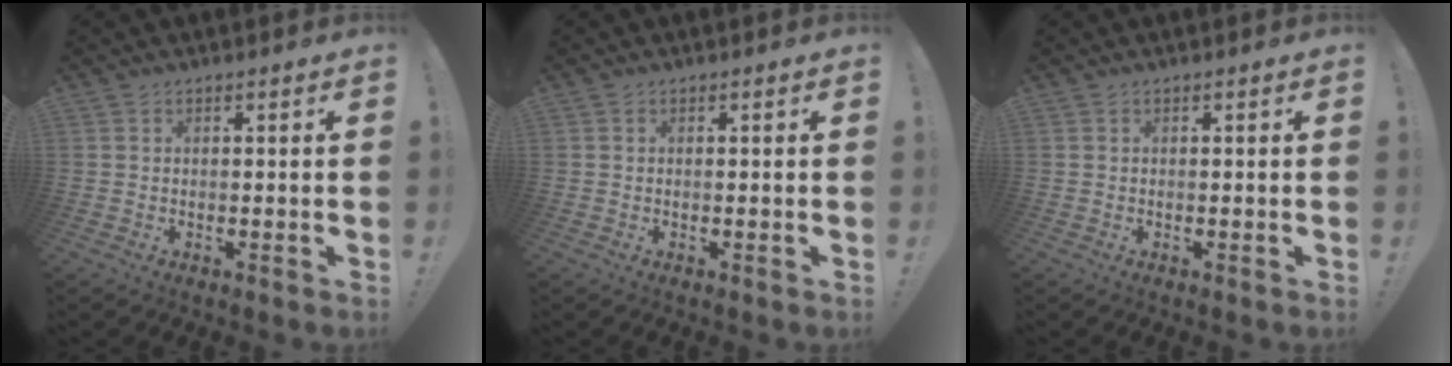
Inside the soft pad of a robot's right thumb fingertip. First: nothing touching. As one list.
[{"total": 0.0}, {"total": 0.0}]